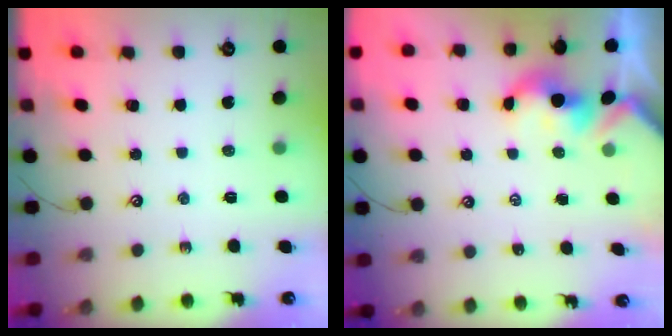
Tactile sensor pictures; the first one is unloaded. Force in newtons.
{"total": 1.5, "press": 1.5, "slide": 0.2}